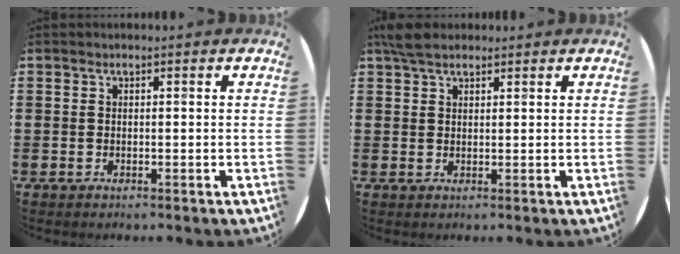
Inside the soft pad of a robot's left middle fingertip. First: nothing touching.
{"total": 3.0, "force": [2.5, 1.2, 1.3], "torque": [-0.022, 0.005, 0.045]}